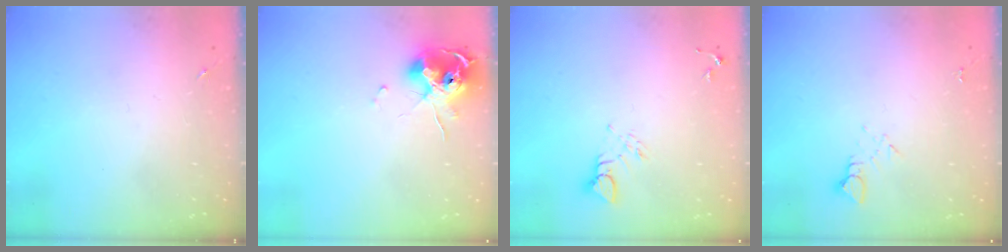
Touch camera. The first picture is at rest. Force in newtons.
{"total": 12.9, "press": 12.9, "slide": 1.4}
{"total": 3.9, "press": 3.9, "slide": 0.5}
{"total": 2.7, "press": 2.7, "slide": 0.2}